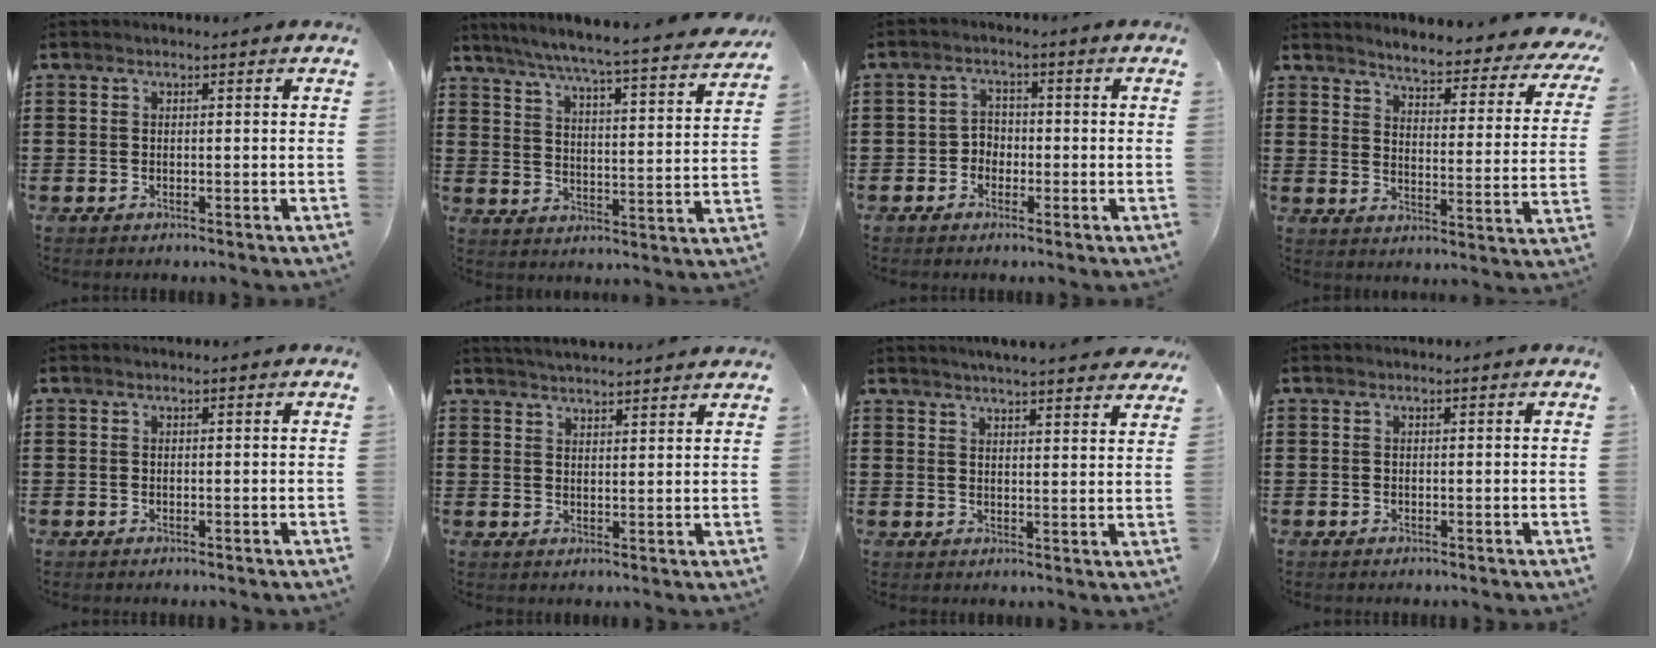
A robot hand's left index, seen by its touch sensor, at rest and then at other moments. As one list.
[{"total": 5.5, "force": [5.0, -0.8, 2.2], "torque": [-0.067, -0.042, 0.077]}, {"total": 2.4, "force": [-1.3, 1.9, 0.6], "torque": [-0.020, 0.008, -0.030]}, {"total": 4.3, "force": [4.2, -0.3, 1.1], "torque": [-0.036, -0.043, 0.063]}, {"total": 0.0}, {"total": 3.1, "force": [3.1, -0.5, 0.1], "torque": [-0.010, -0.011, 0.057]}, {"total": 3.9, "force": [3.8, -0.2, 0.7], "torque": [-0.027, -0.014, 0.068]}, {"total": 0.0}]